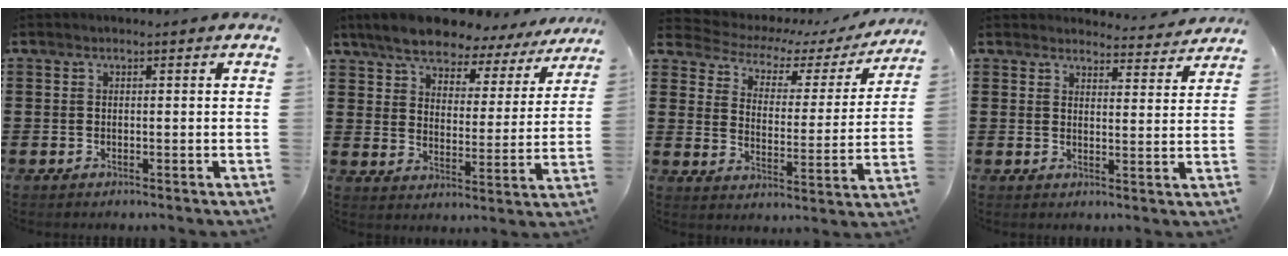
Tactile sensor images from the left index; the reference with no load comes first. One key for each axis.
{"total": 7.6, "fx": 6.9, "fy": 1.9, "fz": 2.5, "tx": -0.083, "ty": -0.033, "tz": 0.123}
{"total": 3.5, "fx": 2.6, "fy": 1.8, "fz": 1.6, "tx": -0.050, "ty": -0.018, "tz": 0.034}
{"total": 3.8, "fx": 3.8, "fy": 0.4, "fz": 0.3, "tx": -0.004, "ty": -0.027, "tz": 0.064}